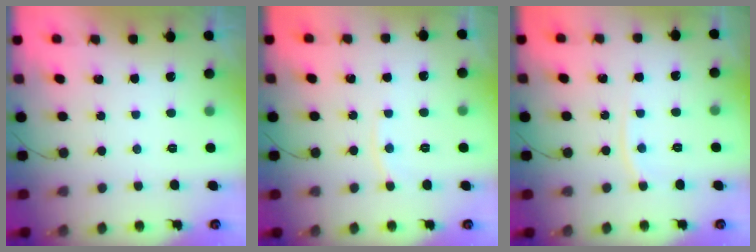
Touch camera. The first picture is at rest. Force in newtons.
{"total": 4.6, "press": 4.5, "slide": 0.5}
{"total": 4.5, "press": 4.5, "slide": 0.6}